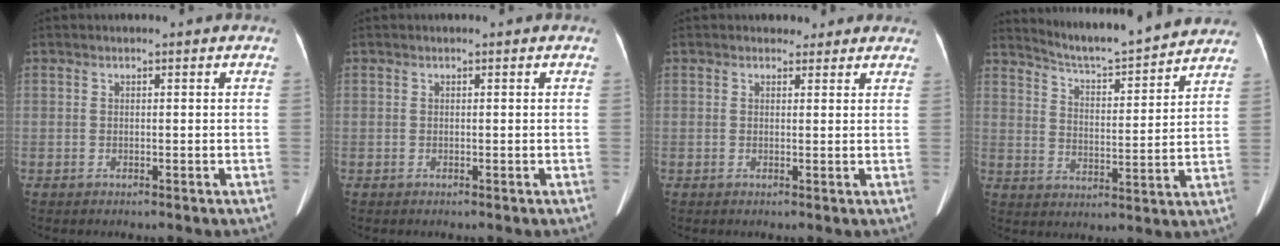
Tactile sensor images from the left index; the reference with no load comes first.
{"total": 0.0}
{"total": 2.9, "force": [2.4, 1.7, 0.2], "torque": [0.007, 0.005, 0.023]}
{"total": 14.5, "force": [13.9, 0.7, 4.3], "torque": [-0.073, 0.000, 0.198]}